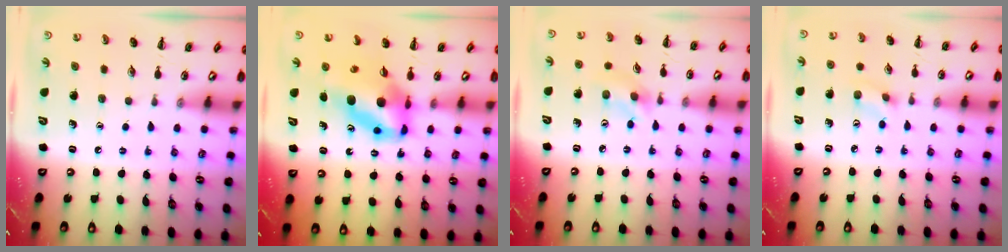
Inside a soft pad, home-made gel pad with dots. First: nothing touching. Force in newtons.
{"total": 10.5, "press": 10.0, "slide": 3.3}
{"total": 2.7, "press": 2.6, "slide": 0.8}
{"total": 2.7, "press": 2.5, "slide": 1.0}